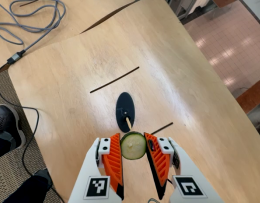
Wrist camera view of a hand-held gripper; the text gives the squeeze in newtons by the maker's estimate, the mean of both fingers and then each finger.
{"total": 8.7, "left": 8.7, "right": 8.8}